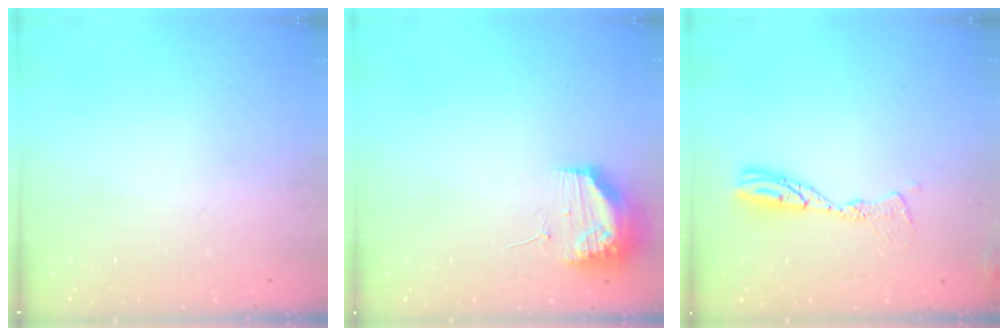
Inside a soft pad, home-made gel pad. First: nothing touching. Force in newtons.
{"total": 10.6, "press": 10.5, "slide": 1.3}
{"total": 9.7, "press": 9.7, "slide": 0.9}